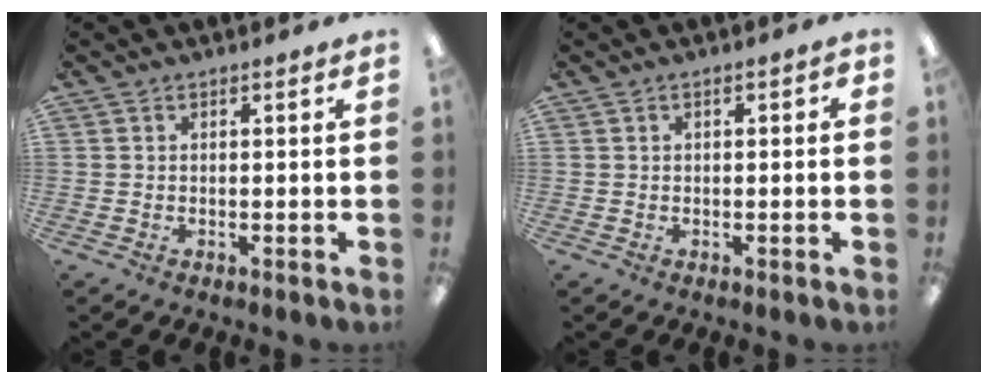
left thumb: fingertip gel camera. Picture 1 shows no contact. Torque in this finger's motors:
{"motor_torque": [-0.08, 0.00, -0.04, 0.20, -0.02]}